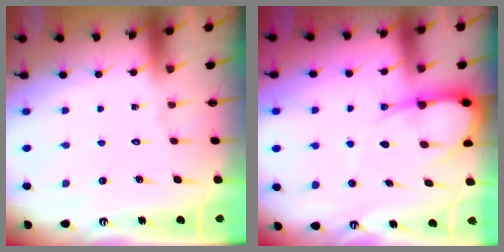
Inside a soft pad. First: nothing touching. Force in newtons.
{"total": 8.8, "press": 8.7, "slide": 1.1}